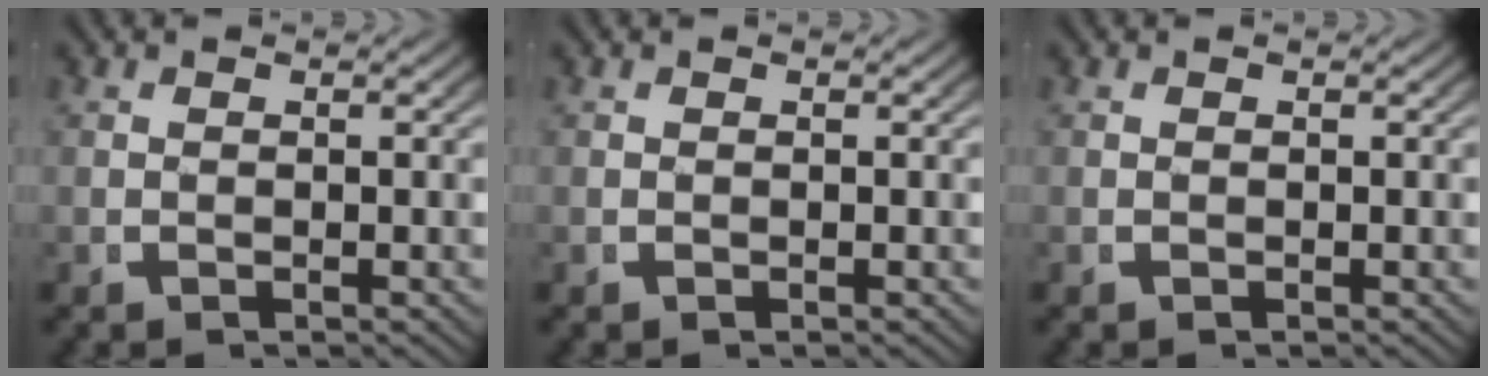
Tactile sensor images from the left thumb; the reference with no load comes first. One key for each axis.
{"total": 0.0}
{"total": 0.0}